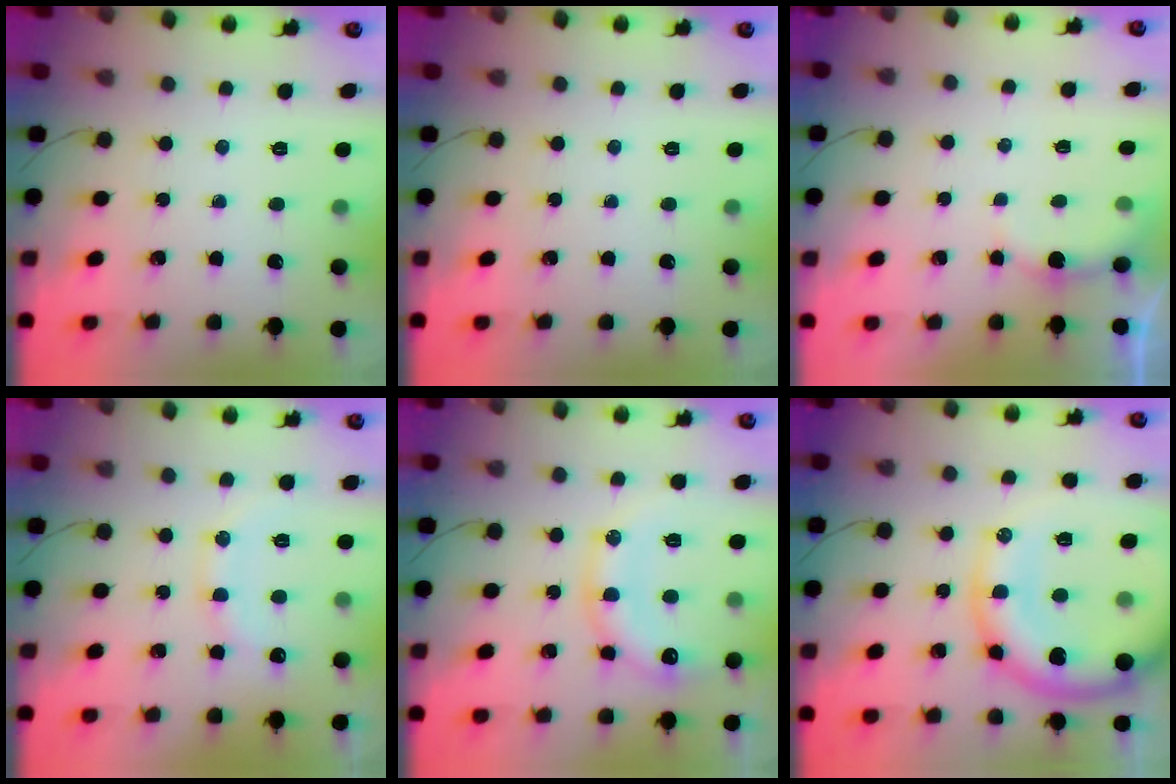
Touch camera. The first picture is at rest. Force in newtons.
{"total": 0.0}
{"total": 2.7, "press": 2.6, "slide": 0.6}
{"total": 11.1, "press": 11.1, "slide": 1.0}
{"total": 14.3, "press": 14.3, "slide": 1.3}
{"total": 20.1, "press": 20.0, "slide": 2.1}